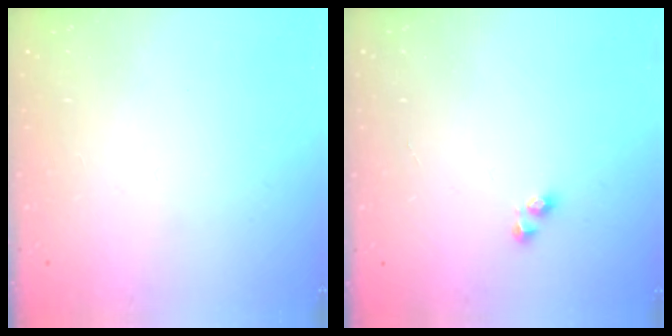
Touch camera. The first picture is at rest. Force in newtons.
{"total": 2.5, "press": 2.5, "slide": 0.2}